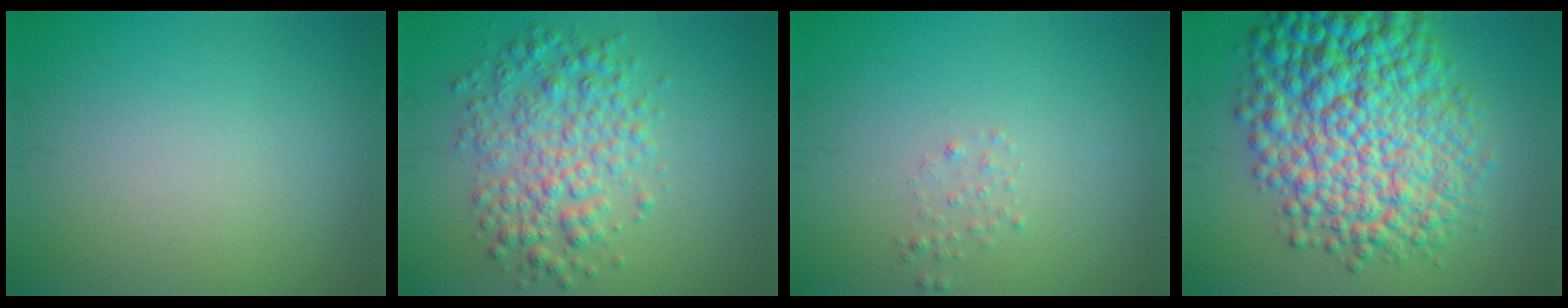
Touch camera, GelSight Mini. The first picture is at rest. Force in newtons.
{"total": 4.9, "press": 4.9, "slide": 0.0}
{"total": 0.8, "press": 0.8, "slide": 0.1}
{"total": 12.5, "press": 12.5, "slide": 0.2}